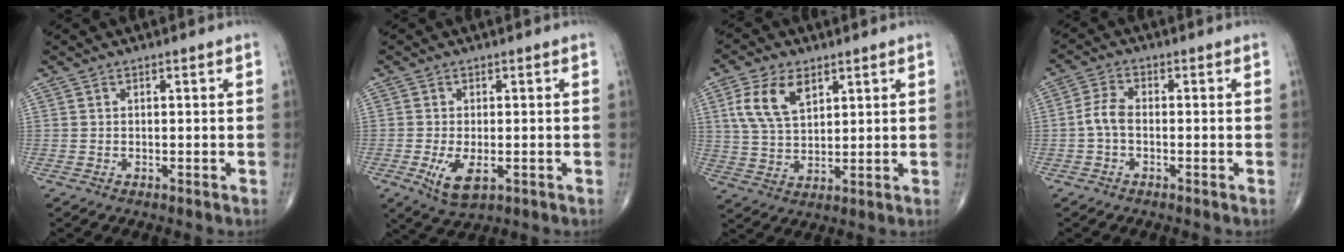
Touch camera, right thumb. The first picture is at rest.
{"total": 5.7, "force": [-1.7, 2.6, 4.7], "torque": [-0.089, -0.012, -0.024]}
{"total": 9.4, "force": [4.1, 5.3, 6.6], "torque": [-0.124, -0.009, 0.082]}
{"total": 3.8, "force": [-0.8, 2.1, 3.0], "torque": [-0.065, 0.013, -0.024]}